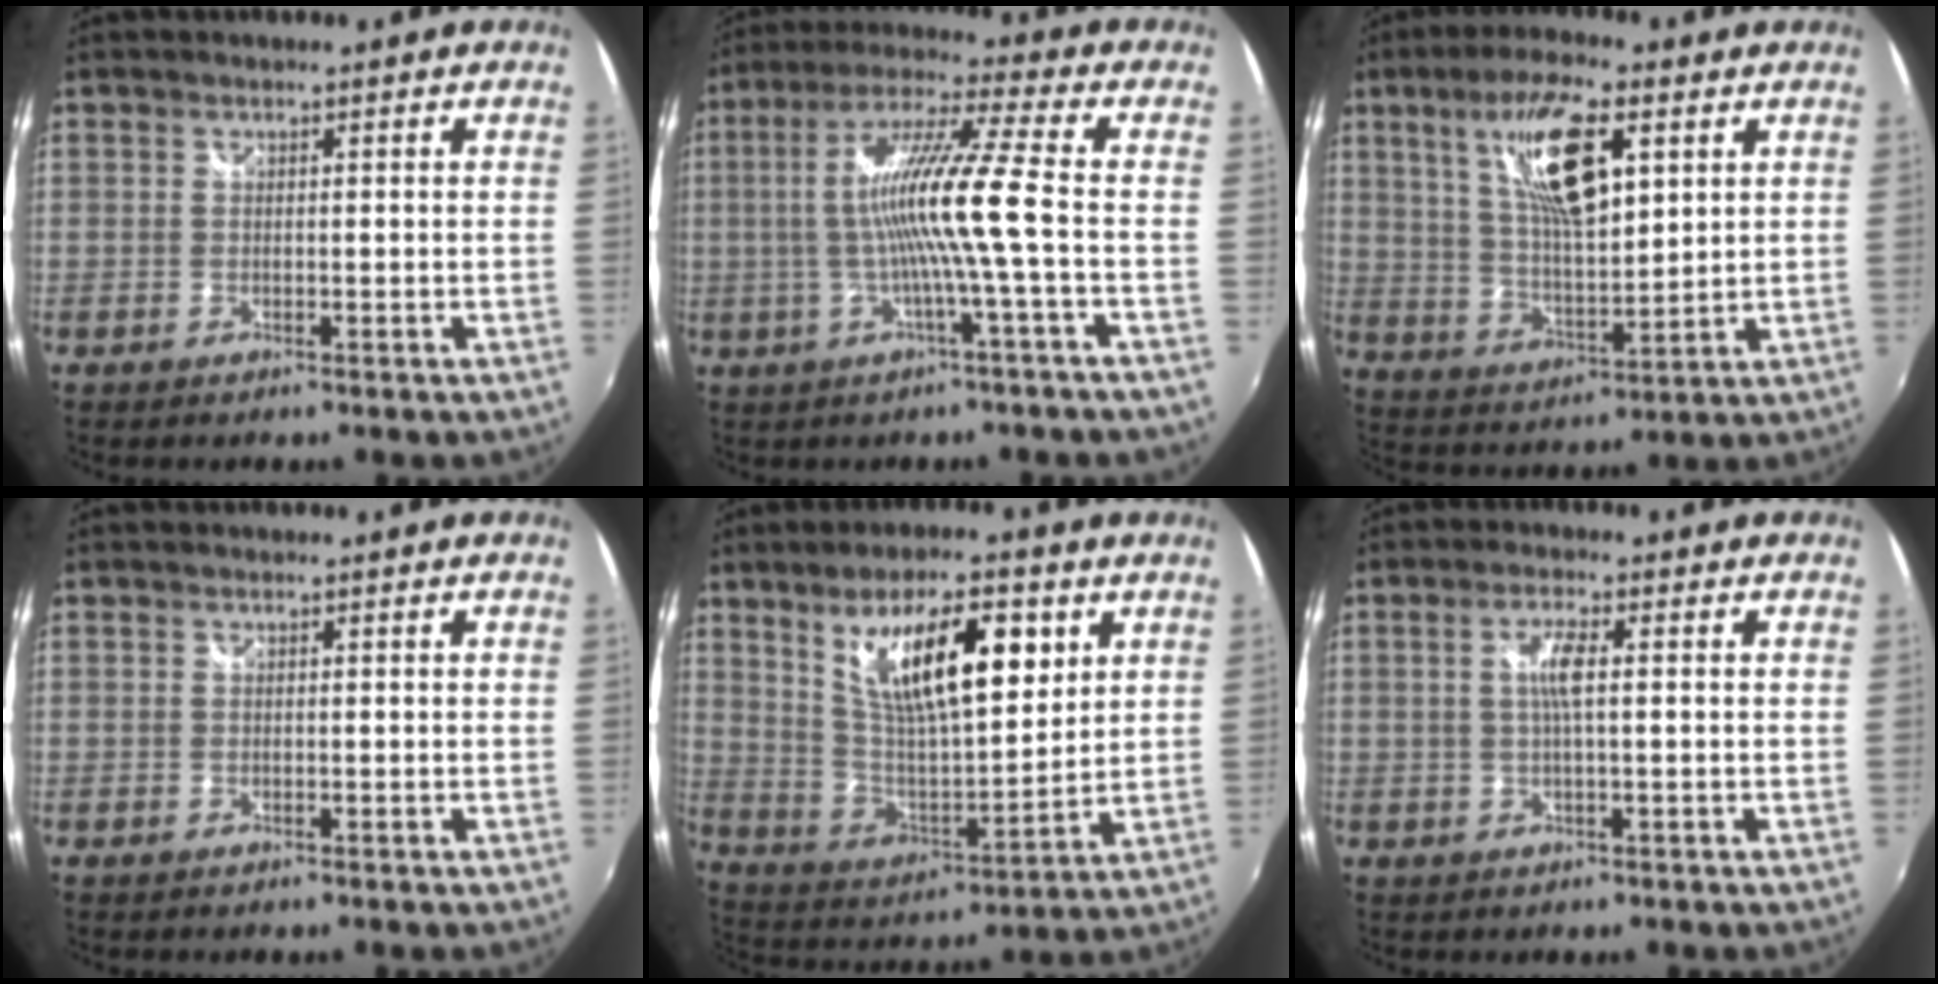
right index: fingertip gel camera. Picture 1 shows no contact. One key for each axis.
{"total": 12.2, "fx": -1.6, "fy": -1.6, "fz": 12.0, "tx": -0.220, "ty": 0.003, "tz": -0.026}
{"total": 13.9, "fx": 5.9, "fy": 4.5, "fz": 11.8, "tx": -0.213, "ty": 0.008, "tz": 0.113}
{"total": 0.0}
{"total": 17.1, "fx": 7.4, "fy": 5.6, "fz": 14.4, "tx": -0.240, "ty": 0.001, "tz": 0.142}
{"total": 3.8, "fx": 0.4, "fy": 0.4, "fz": 3.7, "tx": -0.072, "ty": 0.001, "tz": 0.007}